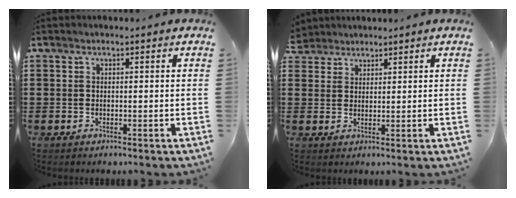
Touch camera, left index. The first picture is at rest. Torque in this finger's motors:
{"motor_torque": [0.01, 0.00, 0.00, -0.01]}